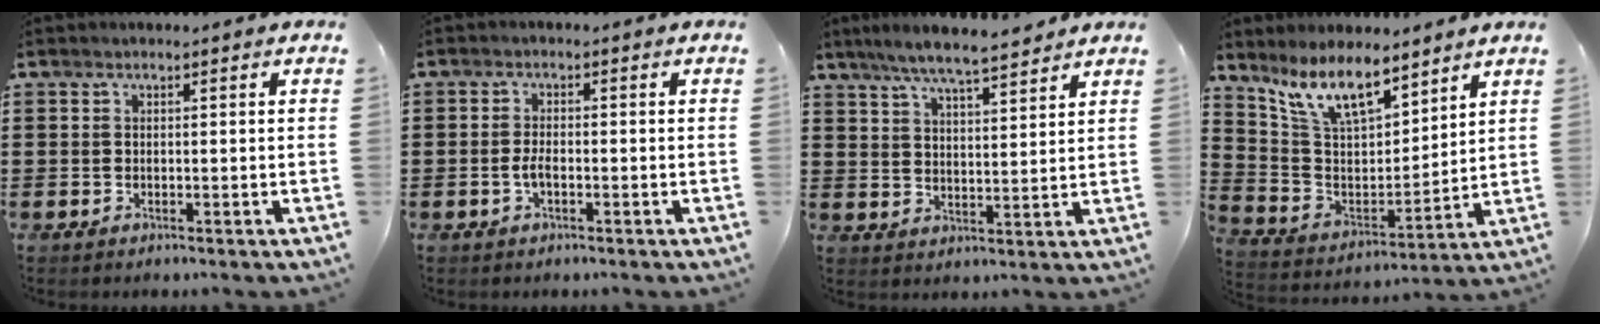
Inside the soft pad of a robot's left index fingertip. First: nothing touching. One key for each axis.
{"total": 2.3, "fx": -0.7, "fy": 0.8, "fz": 2.0, "tx": -0.054, "ty": -0.003, "tz": -0.019}
{"total": 6.3, "fx": 5.7, "fy": 0.2, "fz": 2.6, "tx": -0.070, "ty": -0.019, "tz": 0.102}
{"total": 10.1, "fx": 8.0, "fy": 2.9, "fz": 5.5, "tx": -0.133, "ty": -0.030, "tz": 0.149}